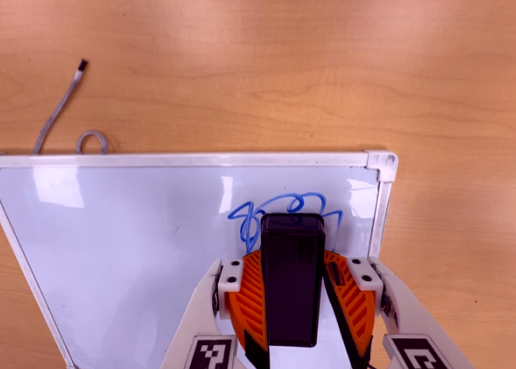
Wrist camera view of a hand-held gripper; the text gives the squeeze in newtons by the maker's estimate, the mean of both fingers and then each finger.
{"total": 10.3, "left": 12.0, "right": 8.5}